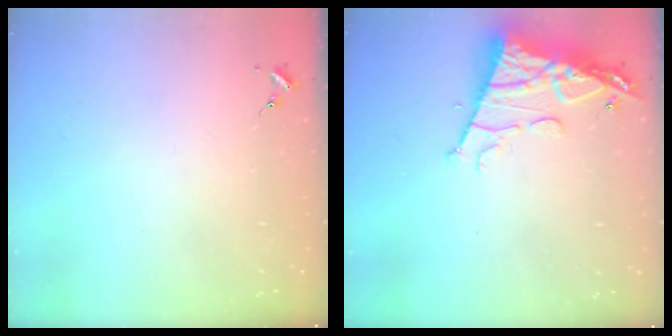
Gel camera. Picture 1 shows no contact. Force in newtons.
{"total": 12.4, "press": 12.3, "slide": 1.3}